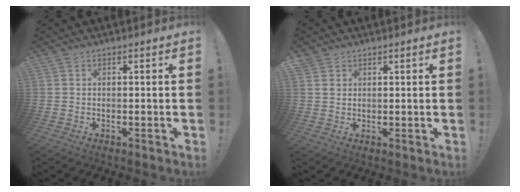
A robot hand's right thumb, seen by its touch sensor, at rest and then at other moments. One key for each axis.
{"total": 2.7, "fx": 1.6, "fy": 2.2, "fz": 0.3, "tx": 0.003, "ty": -0.010, "tz": 0.027}